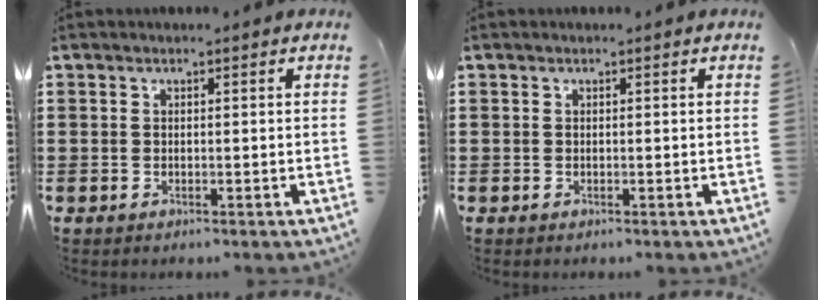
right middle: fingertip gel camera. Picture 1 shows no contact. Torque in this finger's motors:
{"motor_torque": [-0.12, 0.04, 0.05, 0.01]}